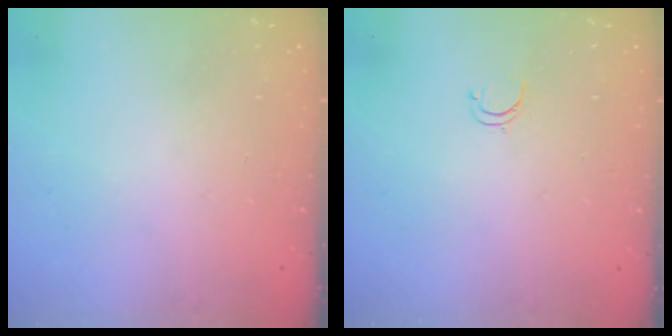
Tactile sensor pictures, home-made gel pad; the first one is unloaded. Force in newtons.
{"total": 3.1, "press": 3.1, "slide": 0.4}